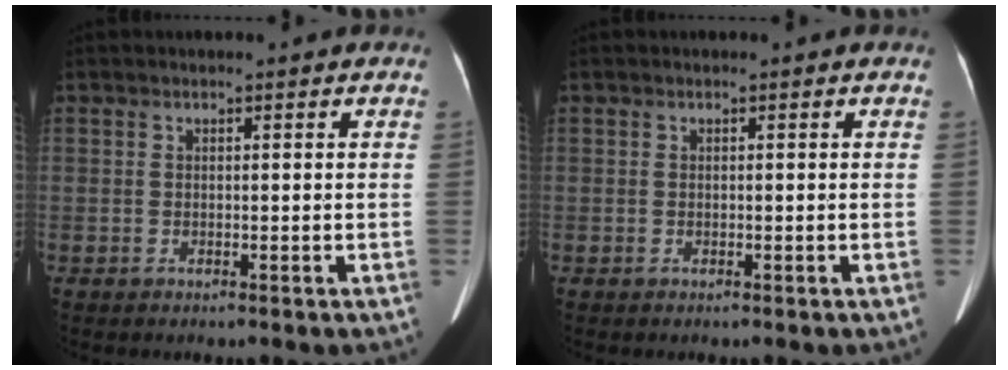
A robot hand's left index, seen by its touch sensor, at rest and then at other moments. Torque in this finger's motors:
{"motor_torque": [0.05, 0.02, 0.01, 0.00]}